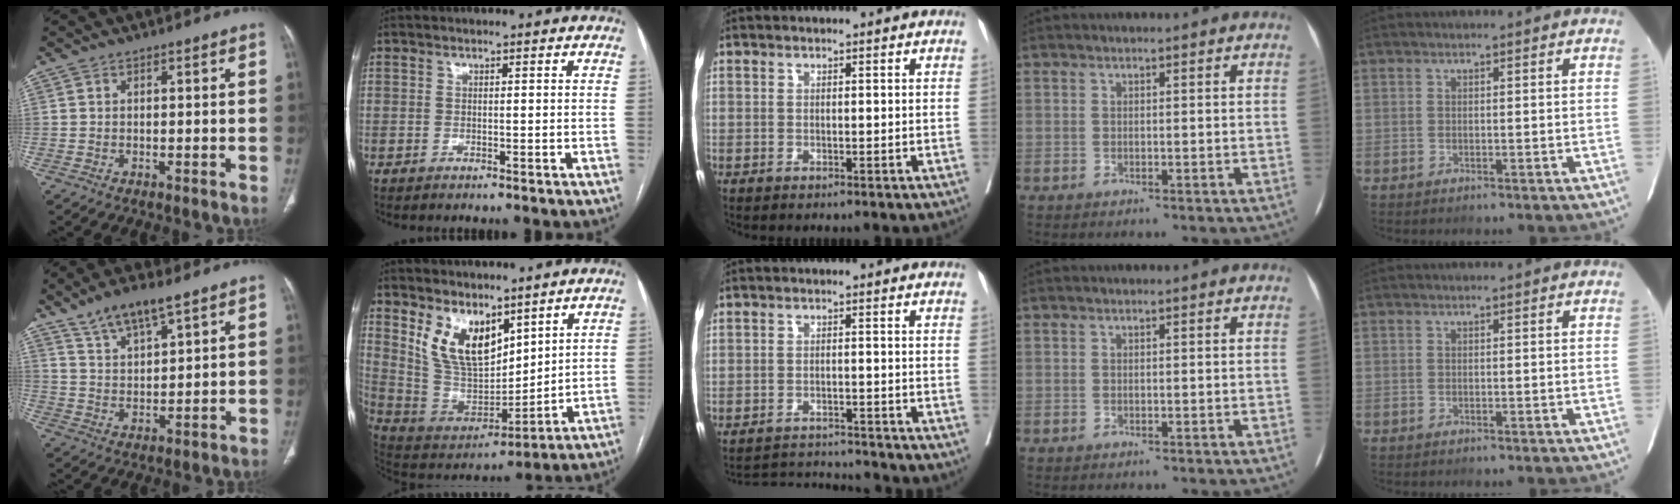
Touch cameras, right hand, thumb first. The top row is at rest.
{"thumb": {"total": 8.7, "force": [6.4, 2.3, 5.5], "torque": [-0.091, -0.028, 0.124]}, "index": {"total": 11.8, "force": [7.0, 6.1, 7.3], "torque": [-0.147, 0.007, 0.151]}, "middle": {"total": 6.5, "force": [-6.4, -0.9, -0.6], "torque": [0.008, 0.003, -0.107]}}